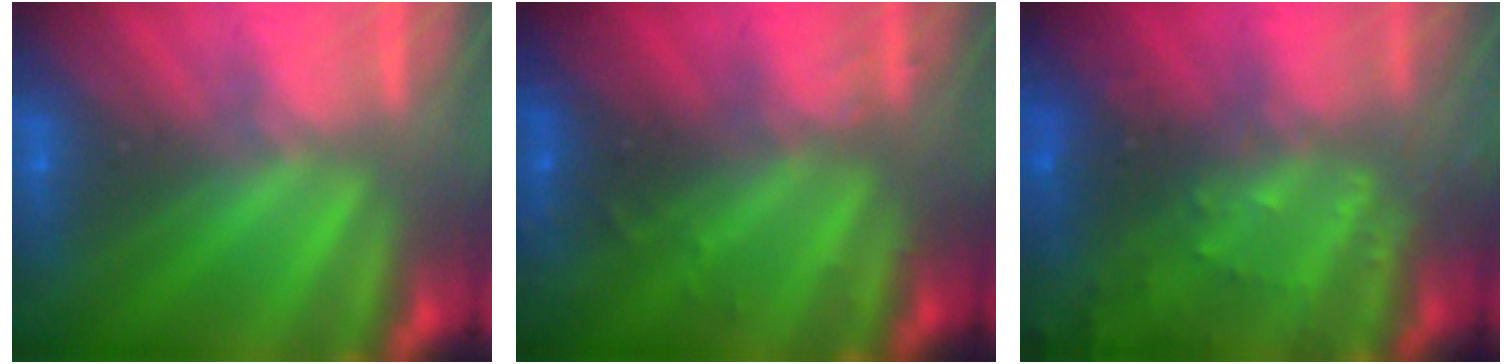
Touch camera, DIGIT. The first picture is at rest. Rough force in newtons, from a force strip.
{"total": 2.9}
{"total": 6.0}